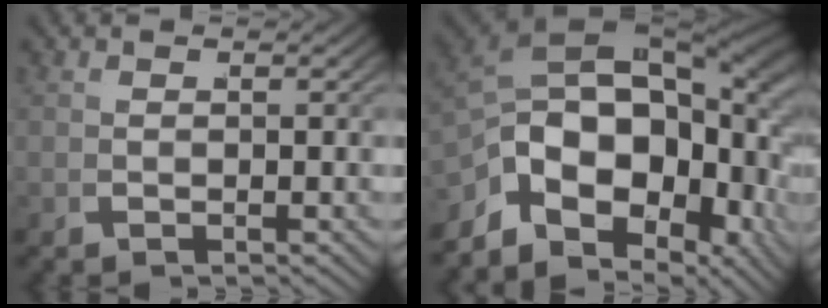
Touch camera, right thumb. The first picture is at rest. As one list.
[{"total": 18.0, "force": [-0.1, 11.3, 14.0], "torque": [-0.246, -0.032, 0.010]}]